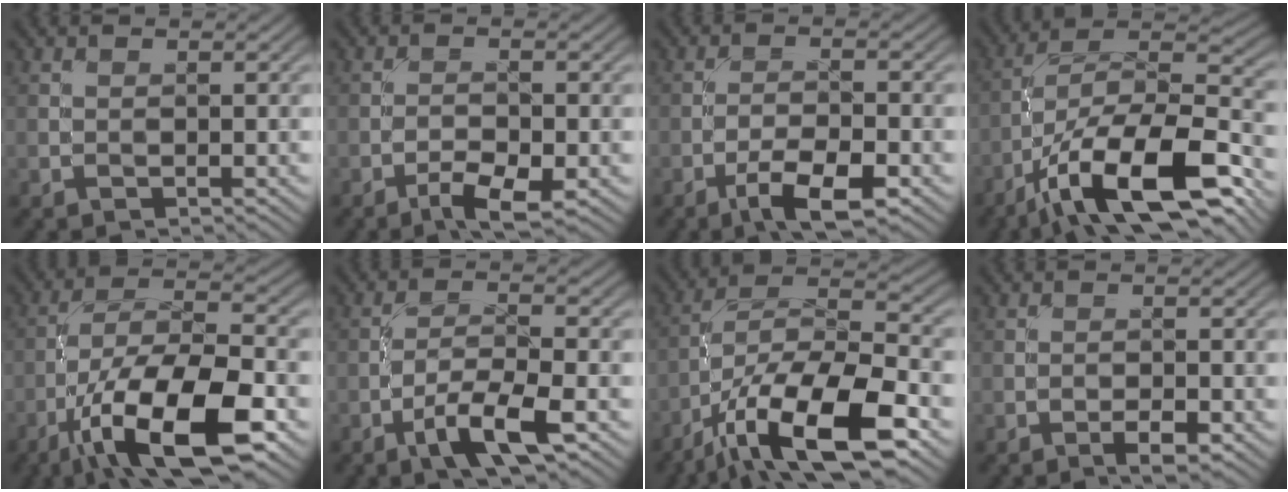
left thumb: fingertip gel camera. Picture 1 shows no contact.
{"total": 4.4, "force": [-2.6, 1.2, 3.2], "torque": [-0.057, 0.001, -0.046]}
{"total": 6.3, "force": [-3.7, 1.8, 4.8], "torque": [-0.088, 0.002, -0.067]}
{"total": 16.8, "force": [-9.3, 6.3, 12.5], "torque": [-0.213, -0.011, -0.177]}
{"total": 15.6, "force": [-7.7, 5.4, 12.4], "torque": [-0.221, -0.006, -0.146]}
{"total": 7.0, "force": [-3.7, 1.8, 5.7], "torque": [-0.110, 0.006, -0.070]}
{"total": 15.8, "force": [-8.9, 5.5, 11.8], "torque": [-0.221, -0.011, -0.173]}
{"total": 2.3, "force": [-1.3, 0.6, 1.7], "torque": [-0.032, 0.001, -0.025]}